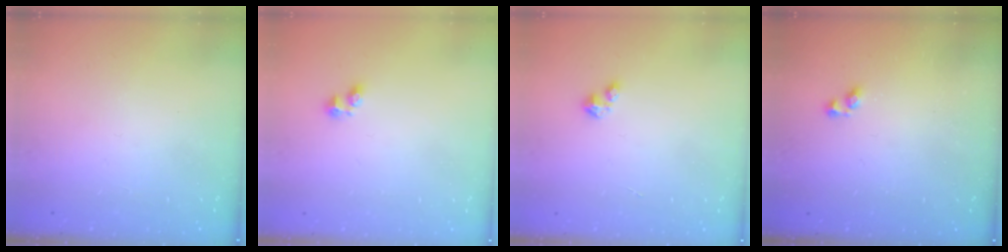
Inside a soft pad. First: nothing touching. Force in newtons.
{"total": 2.2, "press": 2.2, "slide": 0.5}
{"total": 1.7, "press": 1.7, "slide": 0.2}
{"total": 2.9, "press": 2.9, "slide": 0.6}